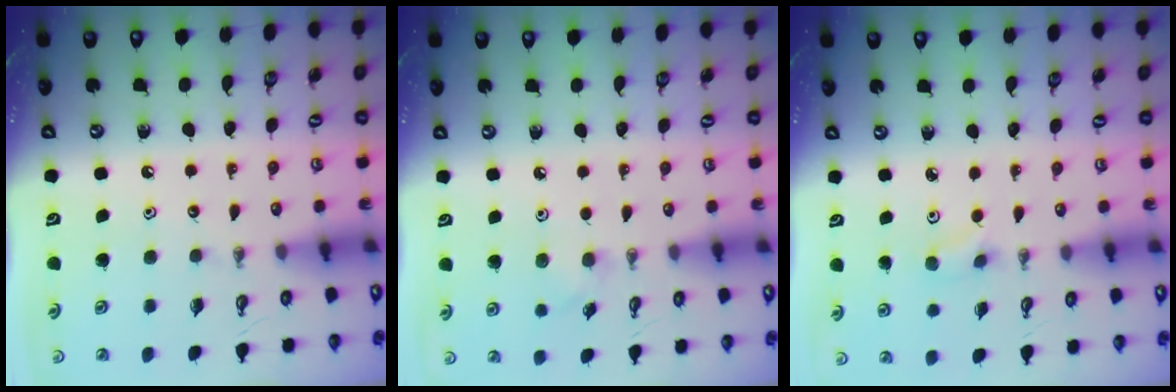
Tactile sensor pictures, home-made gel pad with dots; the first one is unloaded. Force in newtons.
{"total": 3.8, "press": 3.7, "slide": 0.9}
{"total": 2.5, "press": 2.4, "slide": 0.7}